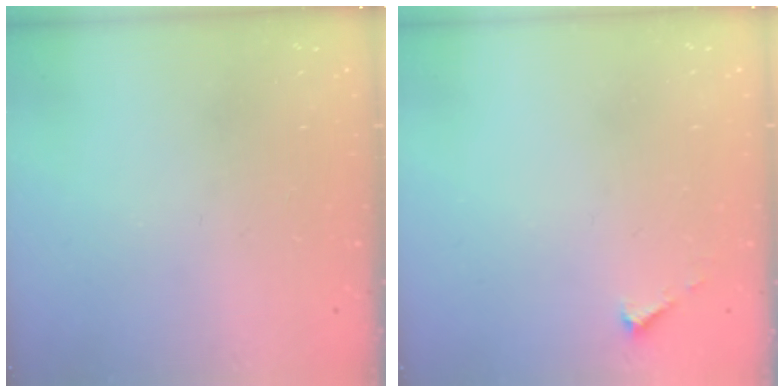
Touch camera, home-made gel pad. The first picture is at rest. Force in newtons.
{"total": 2.1, "press": 2.1, "slide": 0.2}